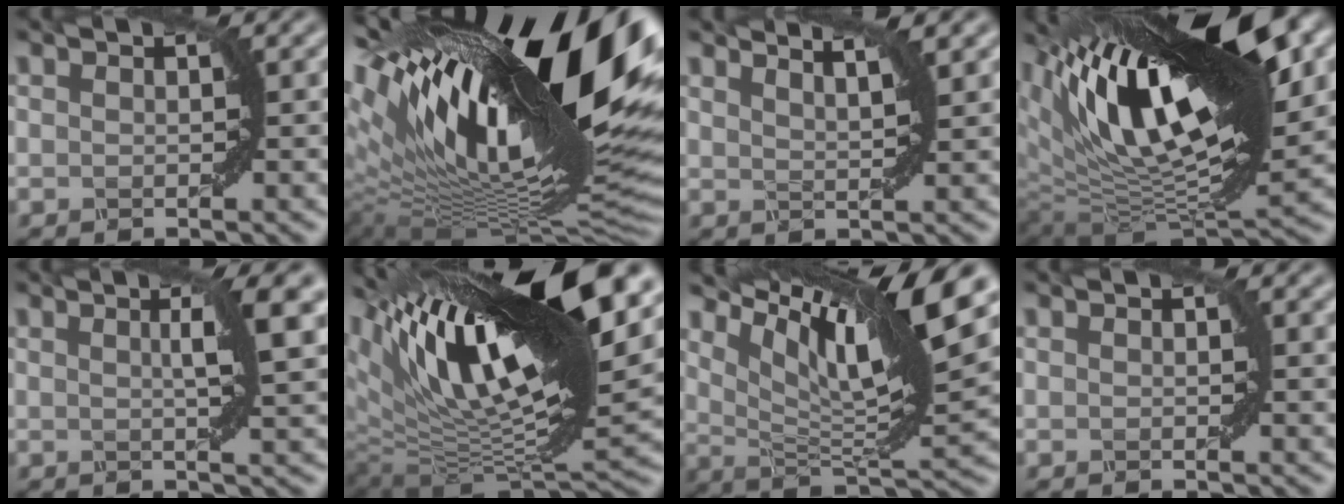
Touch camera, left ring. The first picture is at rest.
{"total": 20.3, "force": [6.3, 7.3, 17.9], "torque": [-0.295, 0.014, 0.122]}
{"total": 3.8, "force": [3.0, 1.0, 2.1], "torque": [-0.011, 0.014, 0.020]}
{"total": 16.0, "force": [6.2, 6.2, 13.4], "torque": [-0.227, 0.015, 0.104]}
{"total": 5.2, "force": [1.3, 1.0, 4.9], "torque": [-0.058, 0.009, 0.019]}
{"total": 17.5, "force": [7.7, 6.5, 14.3], "torque": [-0.255, 0.025, 0.133]}
{"total": 12.9, "force": [6.7, 2.6, 10.7], "torque": [-0.181, 0.008, 0.132]}
{"total": 1.0, "force": [0.5, 0.3, 0.9], "torque": [-0.005, 0.001, 0.007]}